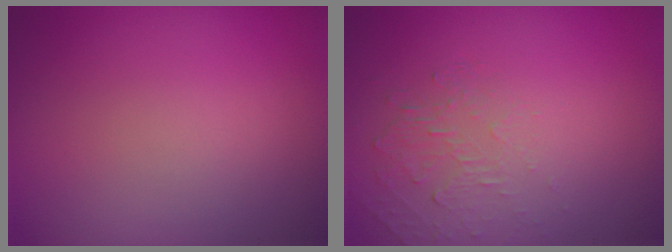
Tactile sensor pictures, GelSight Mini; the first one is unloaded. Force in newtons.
{"total": 1.9, "press": 0.5, "slide": 1.9}